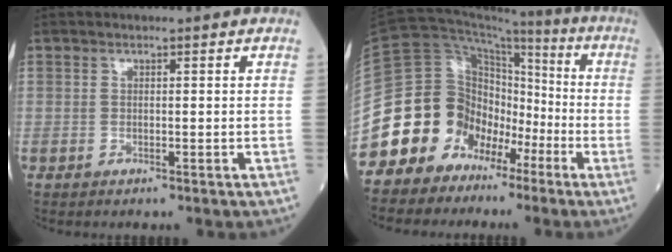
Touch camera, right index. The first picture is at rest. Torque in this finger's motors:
{"motor_torque": [2.14, 0.00, 0.97, 0.09]}